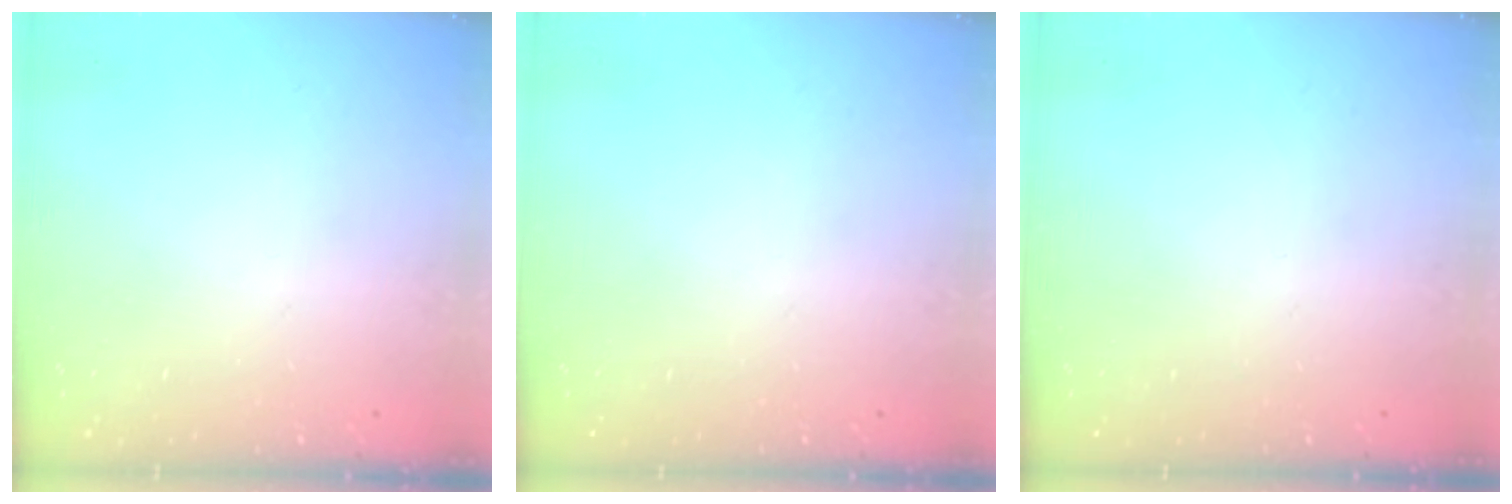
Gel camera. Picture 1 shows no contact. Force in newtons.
{"total": 0.0}
{"total": 0.0}